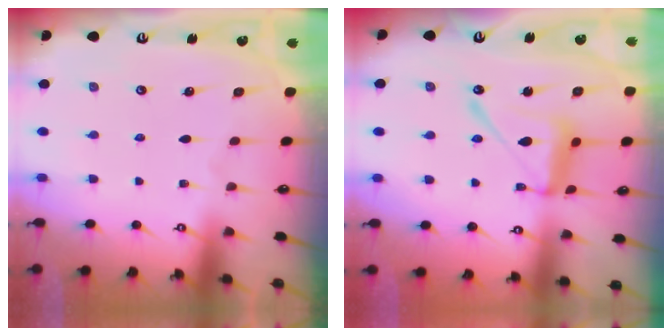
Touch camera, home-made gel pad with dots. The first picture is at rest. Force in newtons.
{"total": 13.4, "press": 13.3, "slide": 1.1}